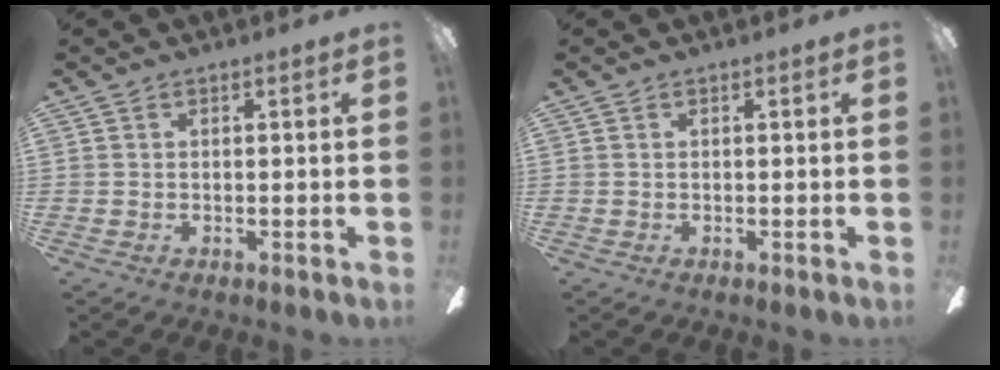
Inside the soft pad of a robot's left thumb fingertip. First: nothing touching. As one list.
[{"total": 0.0}]